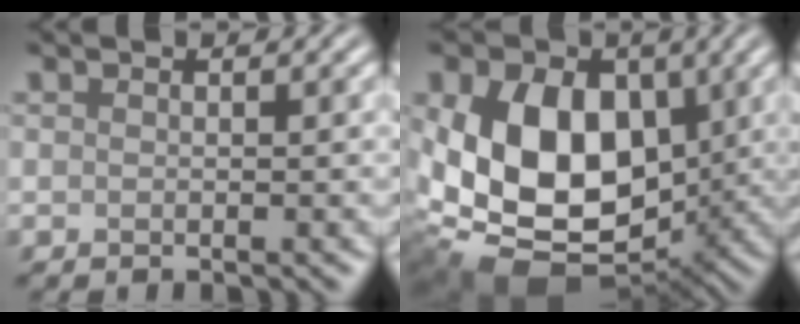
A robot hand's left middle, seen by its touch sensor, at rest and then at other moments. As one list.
[{"total": 13.4, "force": [0.8, 9.3, 9.6], "torque": [-0.179, -0.014, 0.008]}]